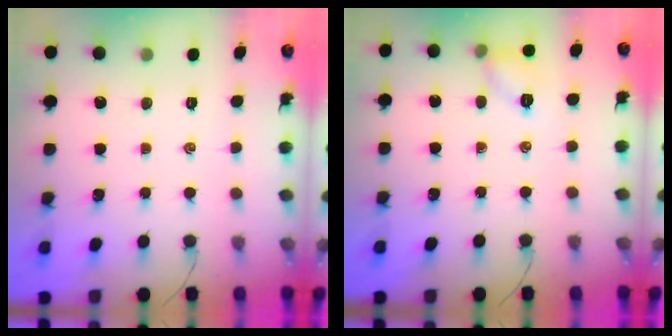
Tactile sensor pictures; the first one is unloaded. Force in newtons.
{"total": 6.9, "press": 6.8, "slide": 0.6}